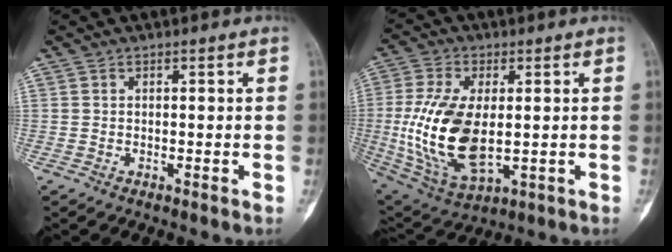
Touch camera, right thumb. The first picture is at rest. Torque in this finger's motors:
{"motor_torque": [2.33, 2.00, 1.14, -1.44, 0.44]}